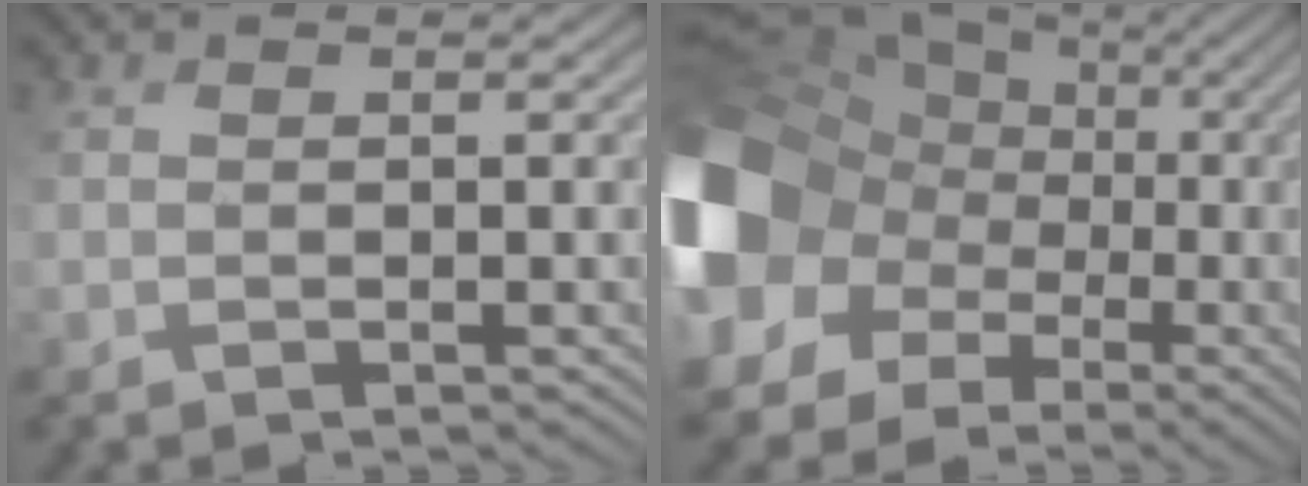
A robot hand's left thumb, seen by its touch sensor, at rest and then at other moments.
{"total": 19.6, "force": [-0.6, 16.5, 10.5], "torque": [-0.277, -0.015, -0.011]}